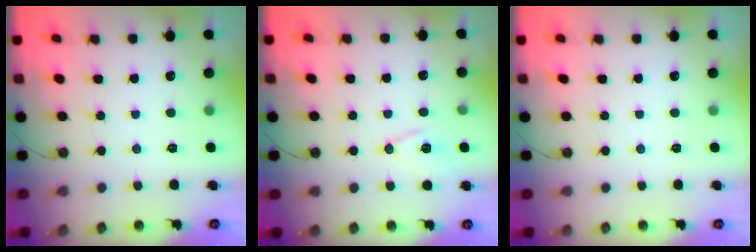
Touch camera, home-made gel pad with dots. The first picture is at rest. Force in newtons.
{"total": 9.6, "press": 8.9, "slide": 3.4}
{"total": 0.0}